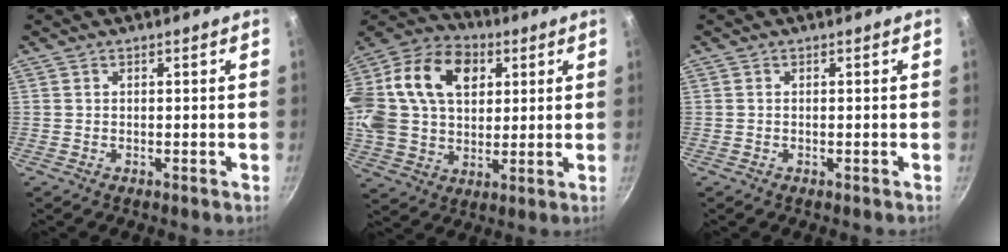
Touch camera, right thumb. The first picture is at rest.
{"total": 27.9, "force": [8.6, 19.7, 17.8], "torque": [-0.364, 0.026, 0.144]}
{"total": 0.0}